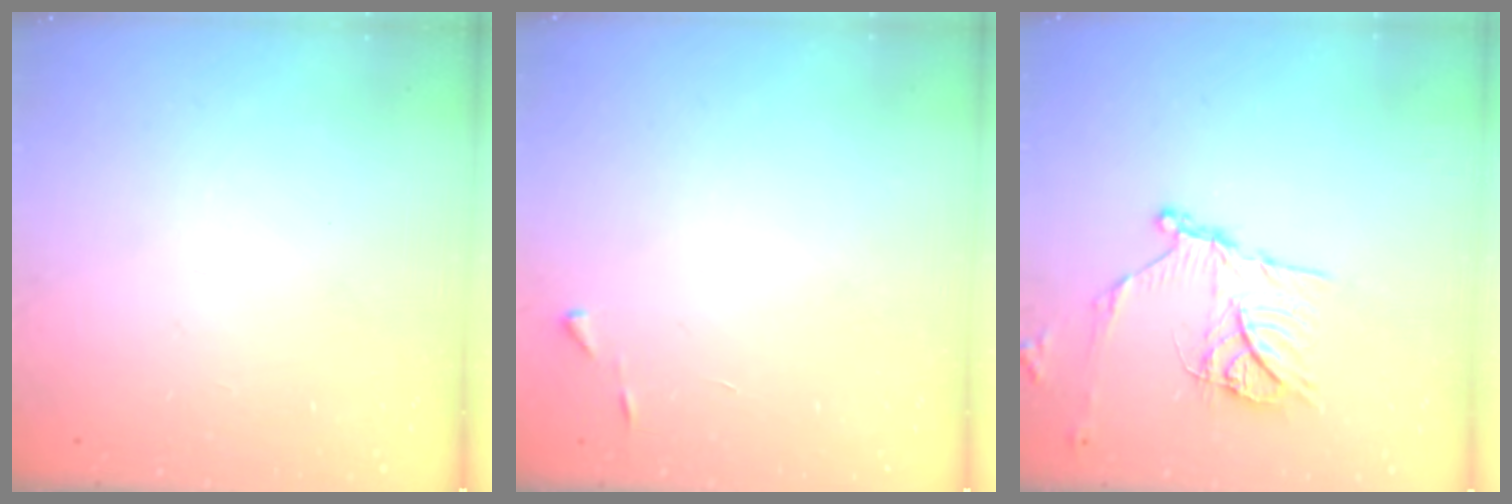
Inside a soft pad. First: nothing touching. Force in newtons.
{"total": 2.7, "press": 2.7, "slide": 0.3}
{"total": 15.6, "press": 15.5, "slide": 1.4}